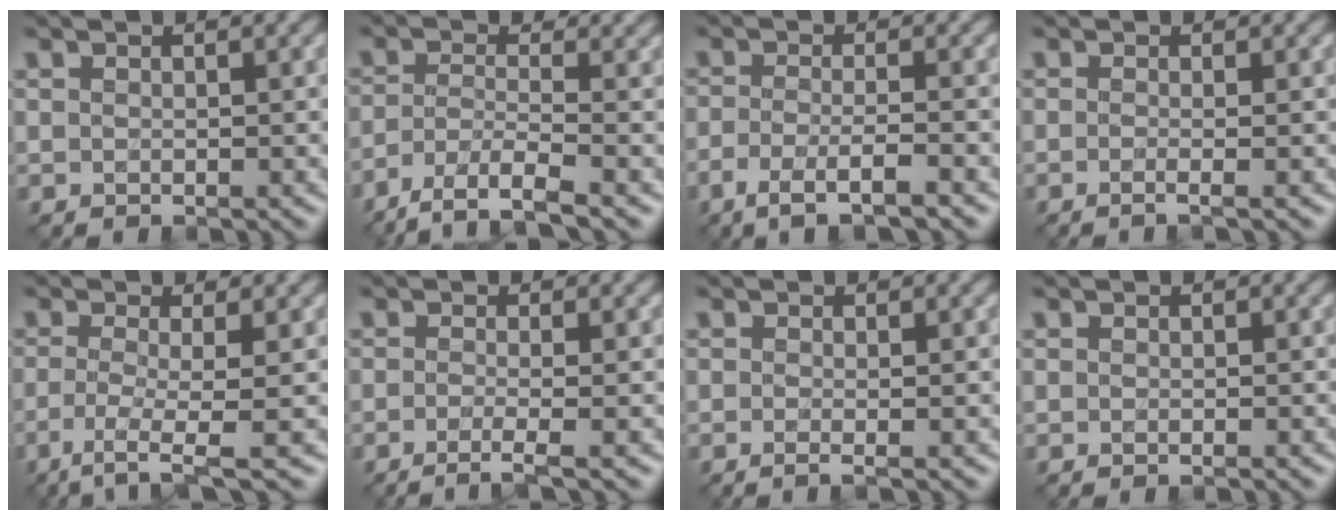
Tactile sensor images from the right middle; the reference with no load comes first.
{"total": 5.4, "force": [-3.5, 1.4, 3.8], "torque": [-0.075, -0.007, -0.075]}
{"total": 4.1, "force": [-2.4, 0.8, 3.2], "torque": [-0.061, -0.008, -0.052]}
{"total": 1.9, "force": [-0.4, 0.8, 1.7], "torque": [-0.016, -0.014, -0.025]}
{"total": 4.0, "force": [-1.8, 0.6, 3.6], "torque": [-0.069, -0.010, -0.043]}
{"total": 3.0, "force": [-1.3, 0.8, 2.6], "torque": [-0.033, -0.007, -0.035]}
{"total": 1.7, "force": [-0.4, 0.6, 1.5], "torque": [-0.016, -0.007, -0.019]}
{"total": 0.7, "force": [-0.3, 0.2, 0.6], "torque": [-0.005, -0.005, -0.006]}